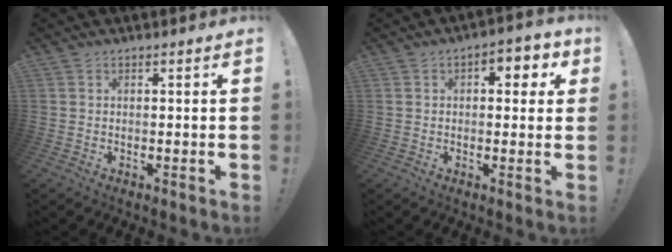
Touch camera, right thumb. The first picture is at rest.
{"total": 5.0, "force": [1.2, 3.2, 3.7], "torque": [-0.035, -0.002, 0.014]}